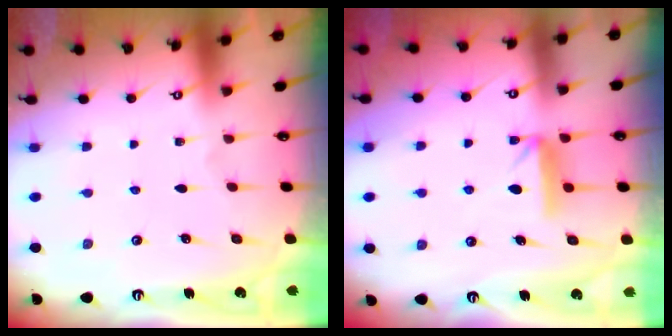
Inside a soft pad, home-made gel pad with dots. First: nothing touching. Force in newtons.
{"total": 7.5, "press": 7.5, "slide": 0.4}